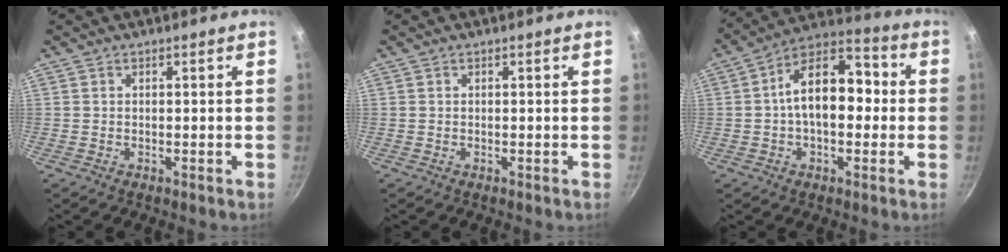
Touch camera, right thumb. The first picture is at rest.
{"total": 0.0}
{"total": 14.8, "force": [0.4, 8.5, 12.1], "torque": [-0.173, 0.042, -0.009]}